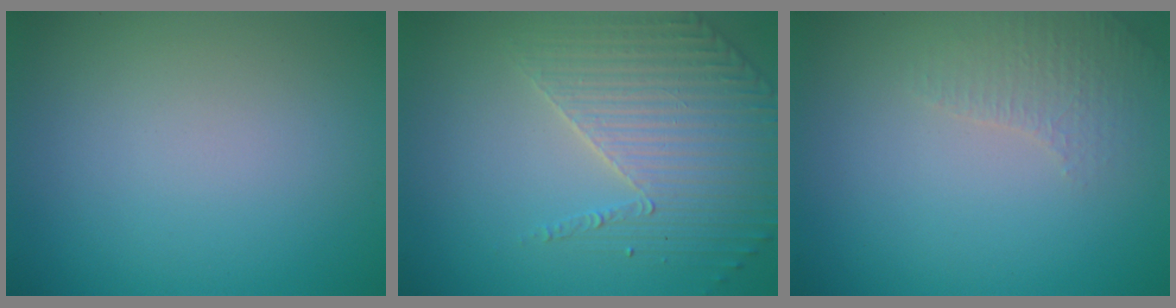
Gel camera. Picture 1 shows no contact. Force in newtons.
{"total": 3.6, "press": 3.6, "slide": 0.7}
{"total": 2.0, "press": 1.9, "slide": 0.5}